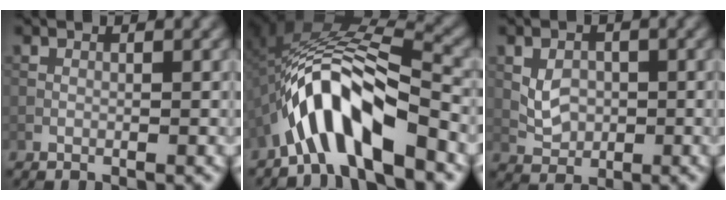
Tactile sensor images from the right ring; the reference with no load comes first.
{"total": 9.0, "force": [-5.0, 2.5, 7.0], "torque": [-0.119, 0.018, -0.086]}
{"total": 2.4, "force": [0.2, 2.0, 1.3], "torque": [-0.026, -0.001, 0.008]}